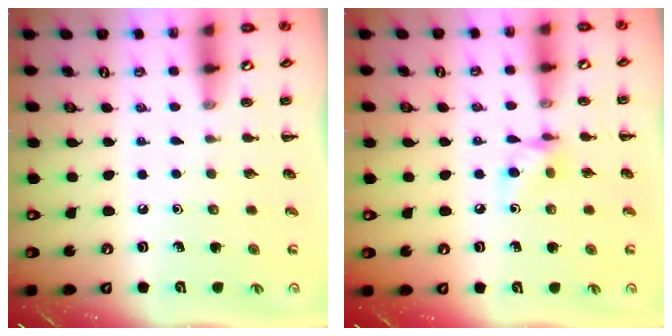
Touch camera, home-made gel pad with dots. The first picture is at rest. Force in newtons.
{"total": 6.2, "press": 6.2, "slide": 0.3}